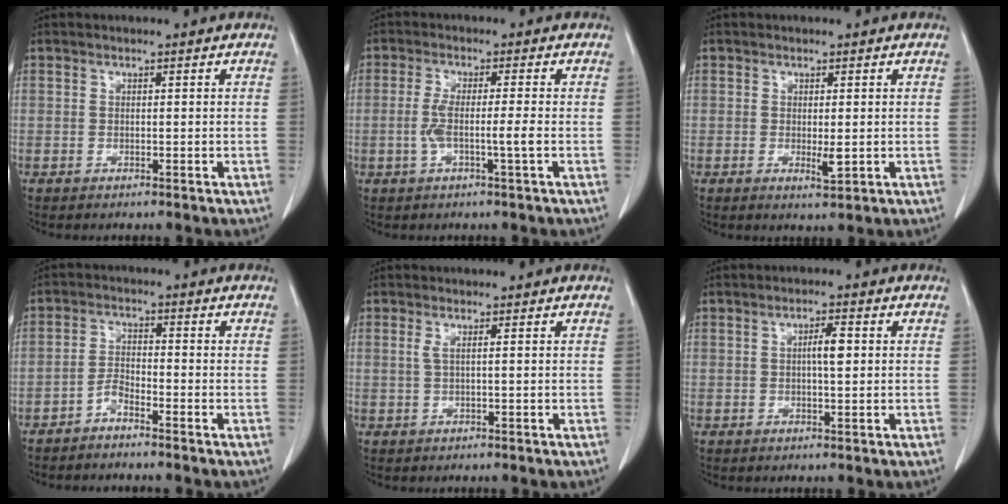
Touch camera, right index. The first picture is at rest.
{"total": 4.3, "force": [-1.0, -0.2, 4.2], "torque": [-0.090, 0.000, -0.019]}
{"total": 2.3, "force": [-0.3, 0.5, 2.2], "torque": [-0.037, -0.007, -0.002]}
{"total": 2.5, "force": [-2.3, 0.3, 1.1], "torque": [-0.024, 0.001, -0.047]}
{"total": 1.2, "force": [0.3, -0.2, 1.1], "torque": [-0.033, 0.005, 0.007]}
{"total": 2.9, "force": [0.4, 0.4, 2.9], "torque": [-0.051, 0.002, 0.006]}